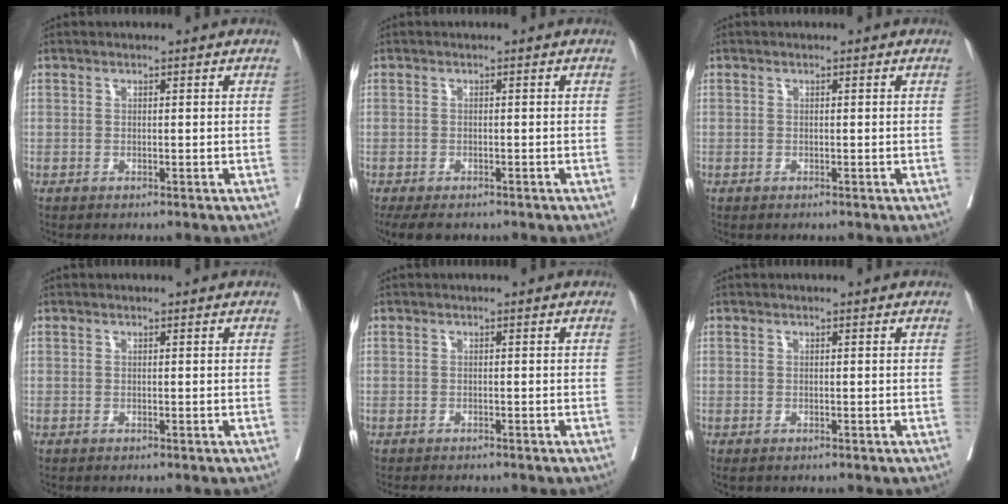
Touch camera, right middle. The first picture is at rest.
{"total": 5.6, "force": [-4.3, 2.4, 2.7], "torque": [-0.040, -0.010, -0.066]}
{"total": 0.0}
{"total": 0.0}
{"total": 2.5, "force": [-2.2, 0.6, 0.9], "torque": [-0.014, -0.005, -0.029]}
{"total": 0.0}